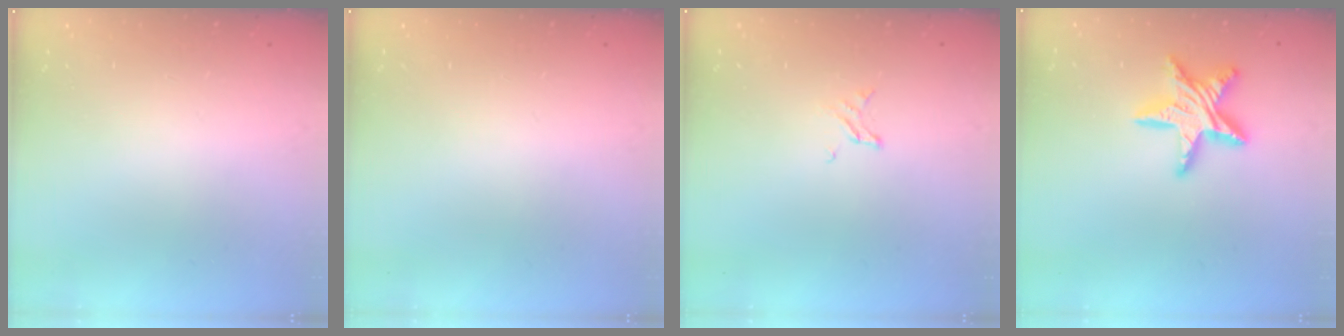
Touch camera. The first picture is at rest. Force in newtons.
{"total": 0.0}
{"total": 1.6, "press": 1.6, "slide": 0.2}
{"total": 13.4, "press": 13.3, "slide": 1.0}